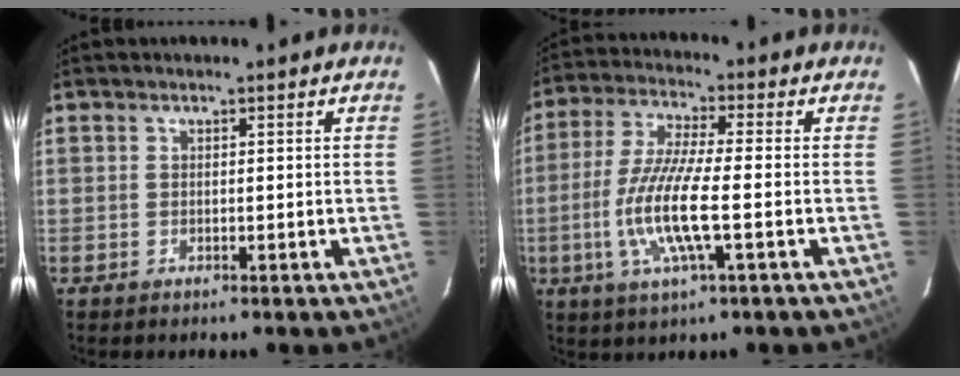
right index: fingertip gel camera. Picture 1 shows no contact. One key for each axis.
{"total": 11.9, "fx": -2.9, "fy": 1.4, "fz": 11.5, "tx": -0.238, "ty": -0.009, "tz": -0.058}